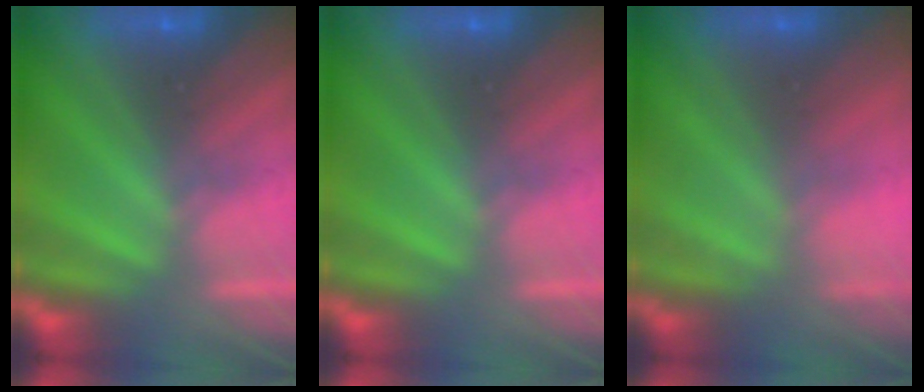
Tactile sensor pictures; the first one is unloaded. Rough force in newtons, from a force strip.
{"total": 0.0}
{"total": 2.4}